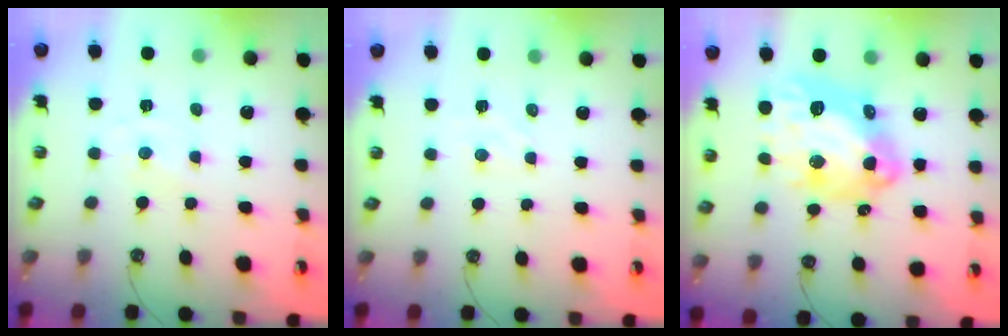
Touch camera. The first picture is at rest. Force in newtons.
{"total": 3.6, "press": 3.6, "slide": 0.5}
{"total": 20.9, "press": 20.8, "slide": 2.3}